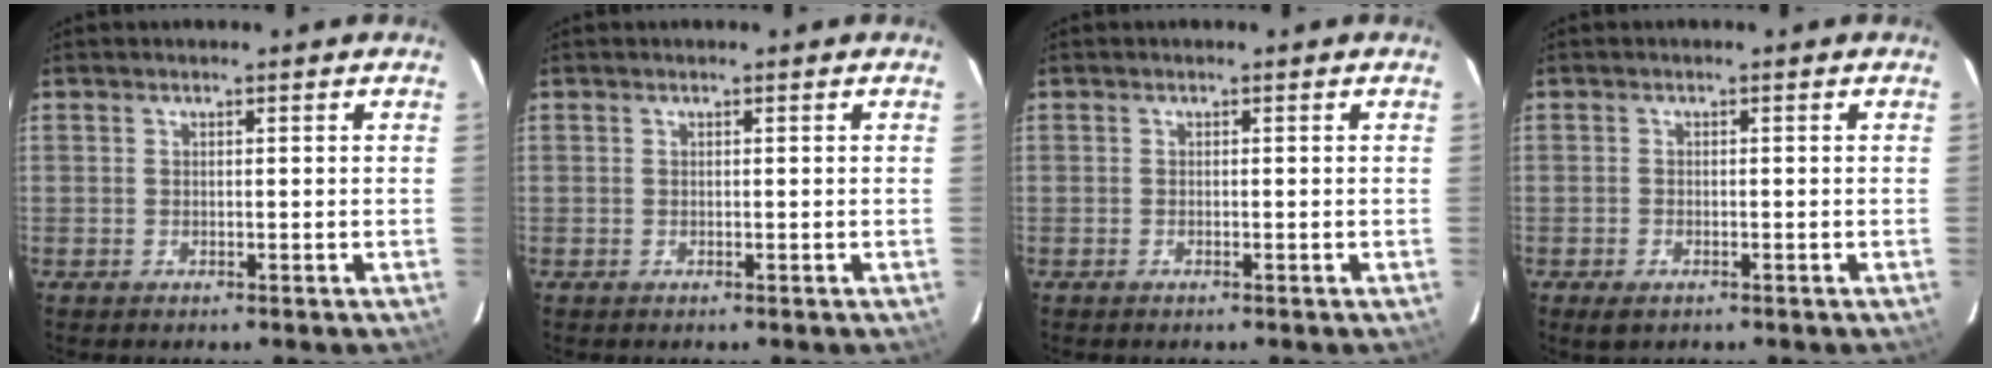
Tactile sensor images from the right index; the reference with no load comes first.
{"total": 0.0}
{"total": 0.0}
{"total": 2.4, "force": [-1.5, 1.2, 1.4], "torque": [-0.029, -0.008, -0.027]}